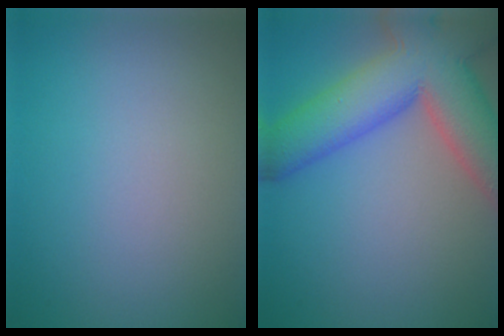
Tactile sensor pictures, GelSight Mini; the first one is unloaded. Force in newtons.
{"total": 11.2, "press": 11.2, "slide": 0.8}